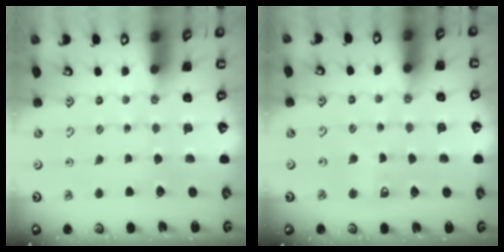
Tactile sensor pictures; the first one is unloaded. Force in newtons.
{"total": 4.4, "press": 4.3, "slide": 0.8}